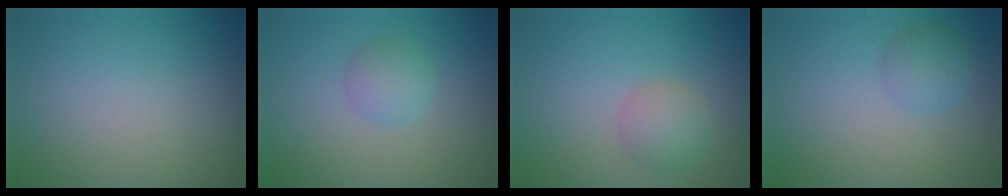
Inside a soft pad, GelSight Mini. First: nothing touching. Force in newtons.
{"total": 2.1, "press": 2.1, "slide": 0.0}
{"total": 2.5, "press": 2.5, "slide": 0.1}
{"total": 2.0, "press": 2.0, "slide": 0.1}